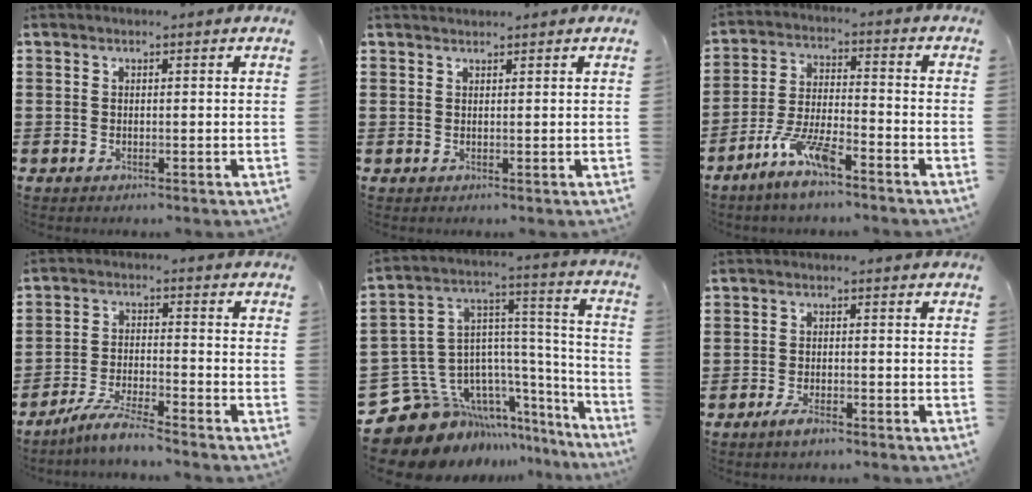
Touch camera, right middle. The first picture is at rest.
{"total": 1.0, "force": [0.9, 0.3, -0.1], "torque": [0.000, 0.001, 0.019]}
{"total": 7.8, "force": [-5.6, 1.4, 5.2], "torque": [-0.118, -0.006, -0.106]}
{"total": 5.7, "force": [-5.2, 0.1, 2.3], "torque": [-0.058, -0.009, -0.104]}
{"total": 11.4, "force": [-8.1, 7.5, 2.9], "torque": [-0.109, -0.010, -0.139]}
{"total": 2.5, "force": [-1.8, 0.8, 1.5], "torque": [-0.033, 0.001, -0.035]}